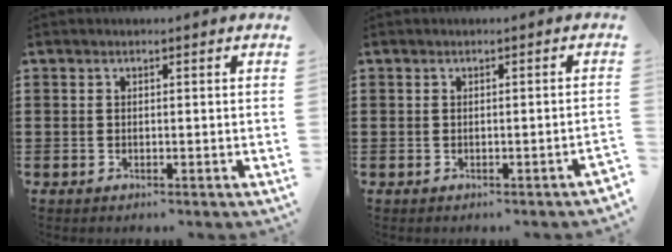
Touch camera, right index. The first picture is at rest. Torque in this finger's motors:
{"motor_torque": [-0.15, 0.21, 0.00, 0.00]}